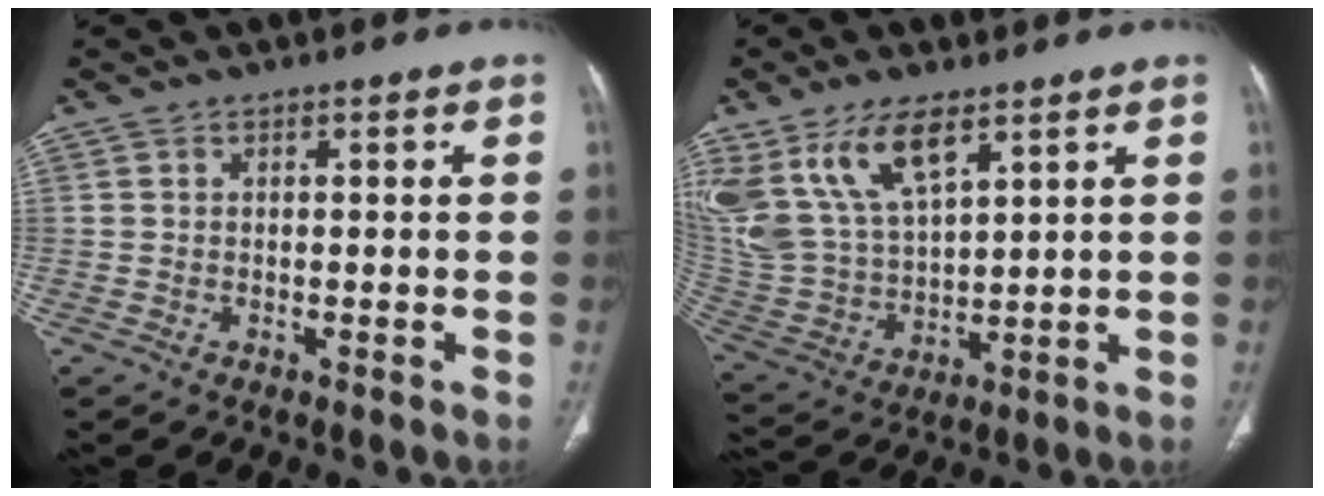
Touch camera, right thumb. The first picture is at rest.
{"total": 16.5, "force": [9.1, 7.8, 11.3], "torque": [-0.222, -0.031, 0.196]}